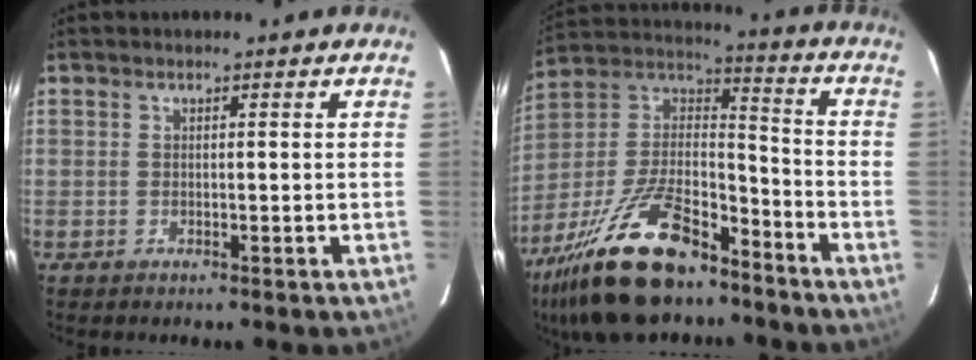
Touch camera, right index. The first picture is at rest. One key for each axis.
{"total": 20.9, "fx": -14.9, "fy": 7.0, "fz": 12.9, "tx": -0.271, "ty": 0.003, "tz": -0.270}